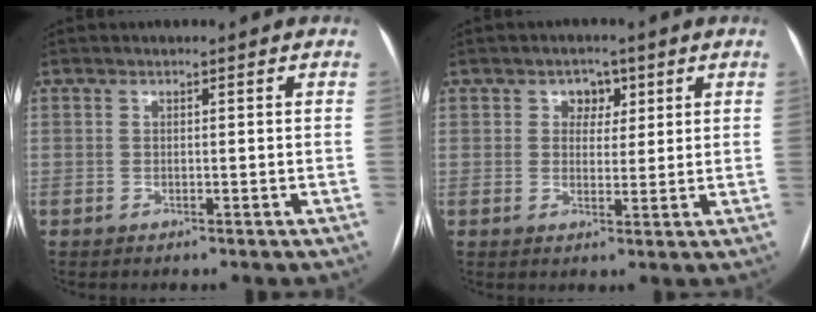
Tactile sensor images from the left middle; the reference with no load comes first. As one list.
[{"total": 3.3, "force": [1.5, 2.5, 1.4], "torque": [-0.013, 0.005, 0.021]}]